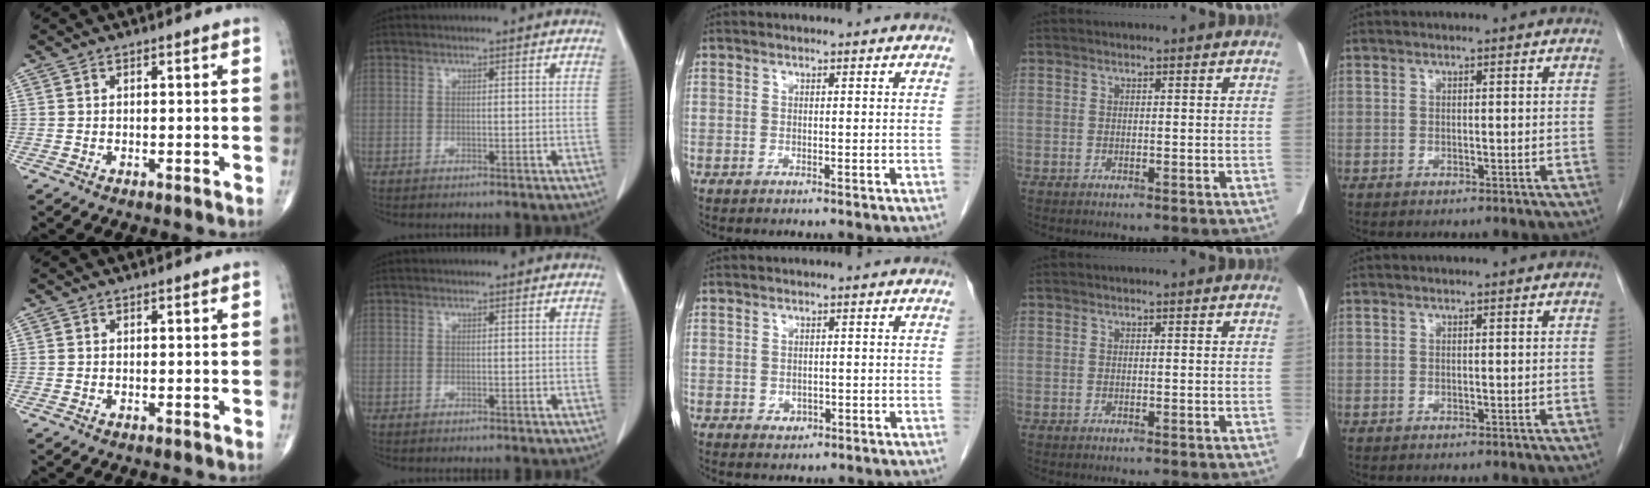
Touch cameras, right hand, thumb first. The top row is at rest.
{"middle": {"total": 1.3, "force": [-0.3, 1.1, 0.6], "torque": [-0.010, 0.002, 0.000]}}